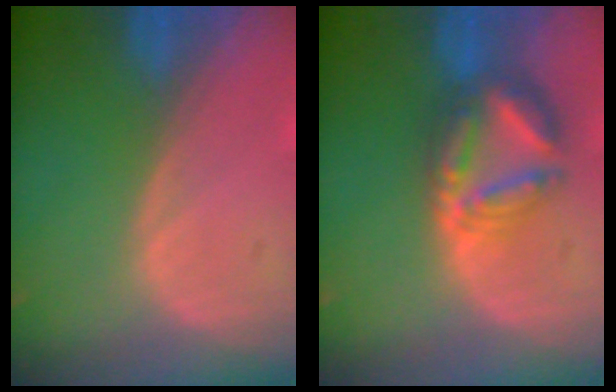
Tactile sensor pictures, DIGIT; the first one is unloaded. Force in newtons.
{"total": 6.9, "press": 6.8, "slide": 0.4}